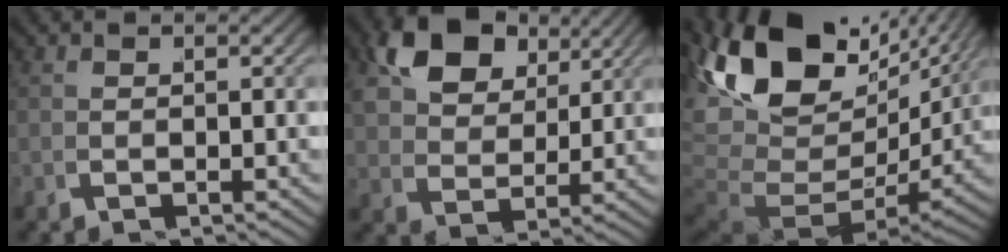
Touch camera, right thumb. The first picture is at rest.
{"total": 8.0, "force": [4.9, 4.6, 4.4], "torque": [-0.091, -0.001, 0.093]}
{"total": 15.0, "force": [2.8, 10.0, 10.8], "torque": [-0.229, -0.046, 0.068]}